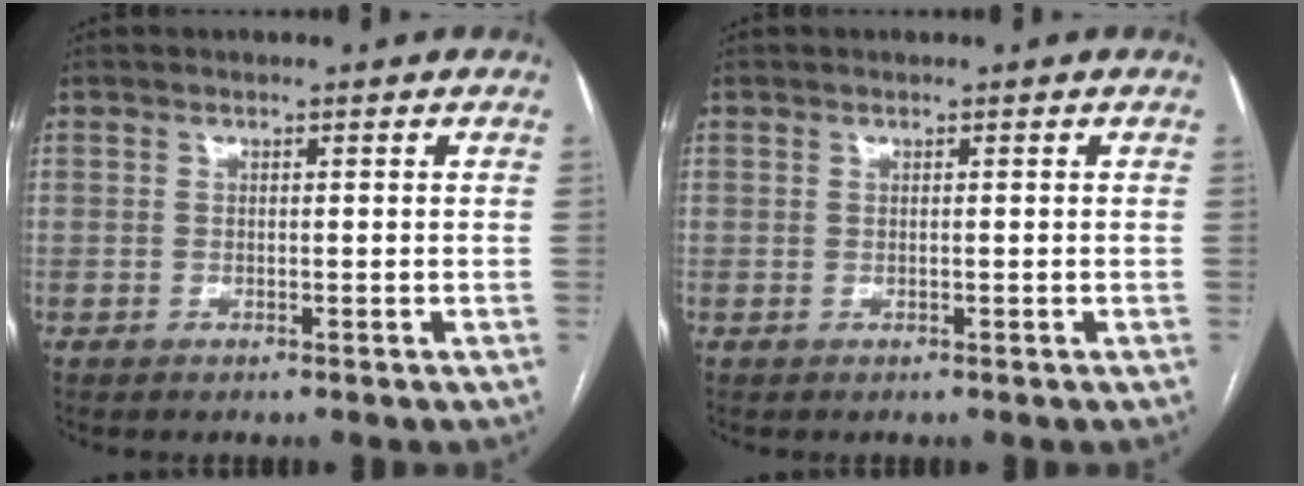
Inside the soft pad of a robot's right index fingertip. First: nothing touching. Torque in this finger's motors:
{"motor_torque": [0.00, 0.00, 0.00, 0.00]}